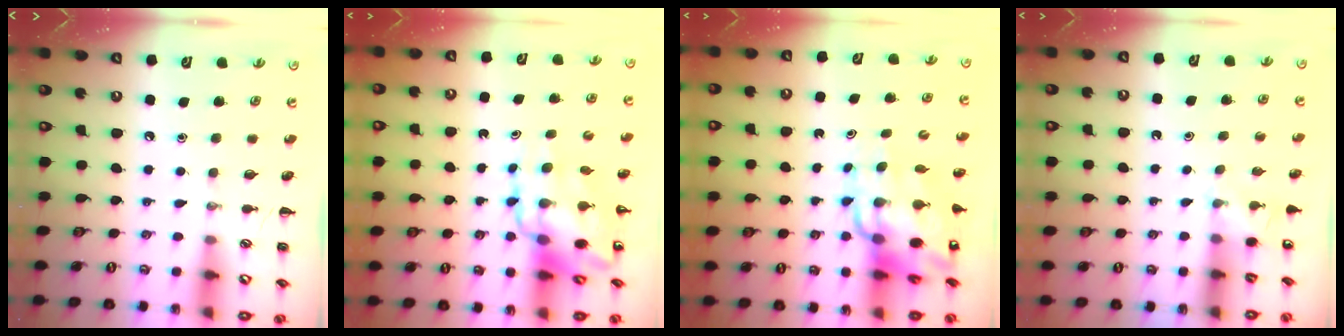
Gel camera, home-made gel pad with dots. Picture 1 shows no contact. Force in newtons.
{"total": 12.2, "press": 11.7, "slide": 3.3}
{"total": 14.4, "press": 13.8, "slide": 4.1}
{"total": 2.2, "press": 2.2, "slide": 0.6}